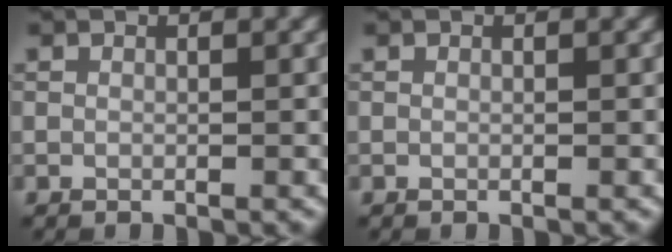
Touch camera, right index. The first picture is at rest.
{"total": 0.0}